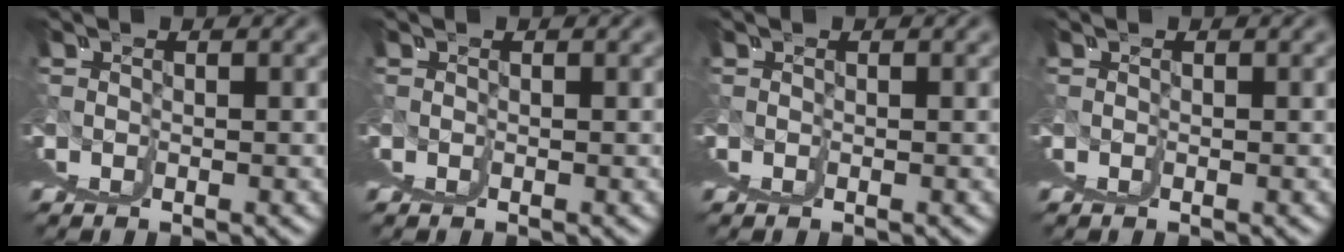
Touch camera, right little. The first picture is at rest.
{"total": 0.0}
{"total": 0.0}
{"total": 0.0}